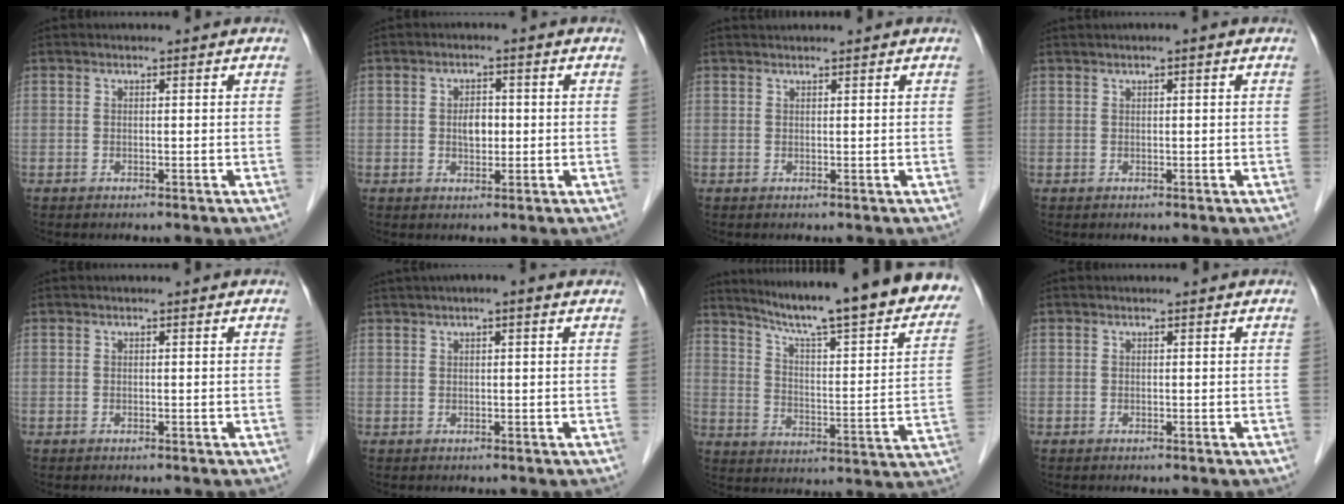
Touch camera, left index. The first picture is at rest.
{"total": 2.9, "force": [-0.1, 1.8, 2.3], "torque": [-0.040, 0.005, 0.001]}
{"total": 1.0, "force": [1.0, -0.2, 0.1], "torque": [-0.003, 0.015, 0.024]}
{"total": 1.0, "force": [0.5, -0.1, 0.9], "torque": [-0.020, 0.007, 0.008]}
{"total": 0.0}
{"total": 3.9, "force": [2.5, 0.4, 3.0], "torque": [-0.052, 0.026, 0.036]}
{"total": 27.4, "force": [24.1, 2.6, 12.9], "torque": [-0.190, -0.068, 0.308]}
{"total": 0.0}